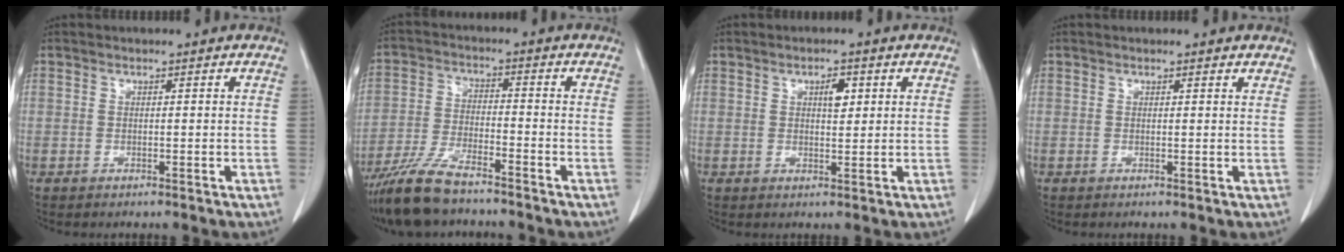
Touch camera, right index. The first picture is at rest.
{"total": 9.7, "force": [-8.1, 1.8, 5.1], "torque": [-0.106, -0.024, -0.153]}
{"total": 2.7, "force": [1.0, 1.1, 2.3], "torque": [-0.038, 0.000, 0.017]}
{"total": 1.2, "force": [1.2, 0.2, 0.3], "torque": [-0.010, -0.001, 0.008]}